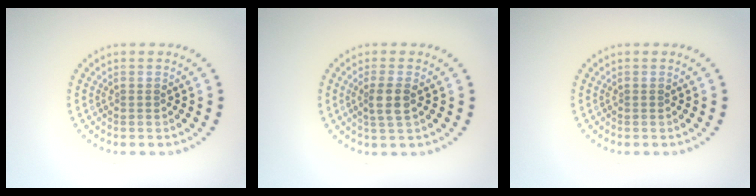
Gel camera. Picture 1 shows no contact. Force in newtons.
{"total": 2.2, "press": 1.9, "slide": 1.1}
{"total": 0.0}